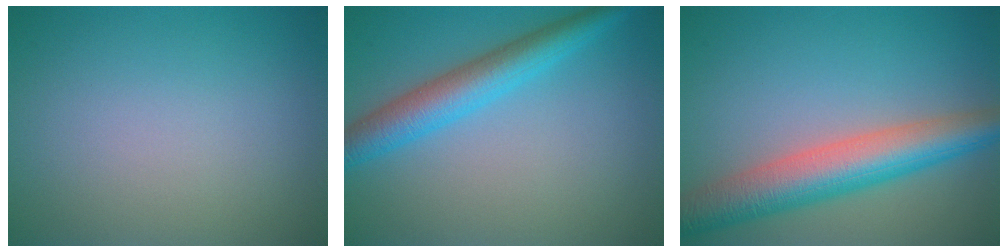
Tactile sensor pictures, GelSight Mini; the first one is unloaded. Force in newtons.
{"total": 4.9, "press": 4.9, "slide": 0.1}
{"total": 7.2, "press": 7.2, "slide": 0.3}